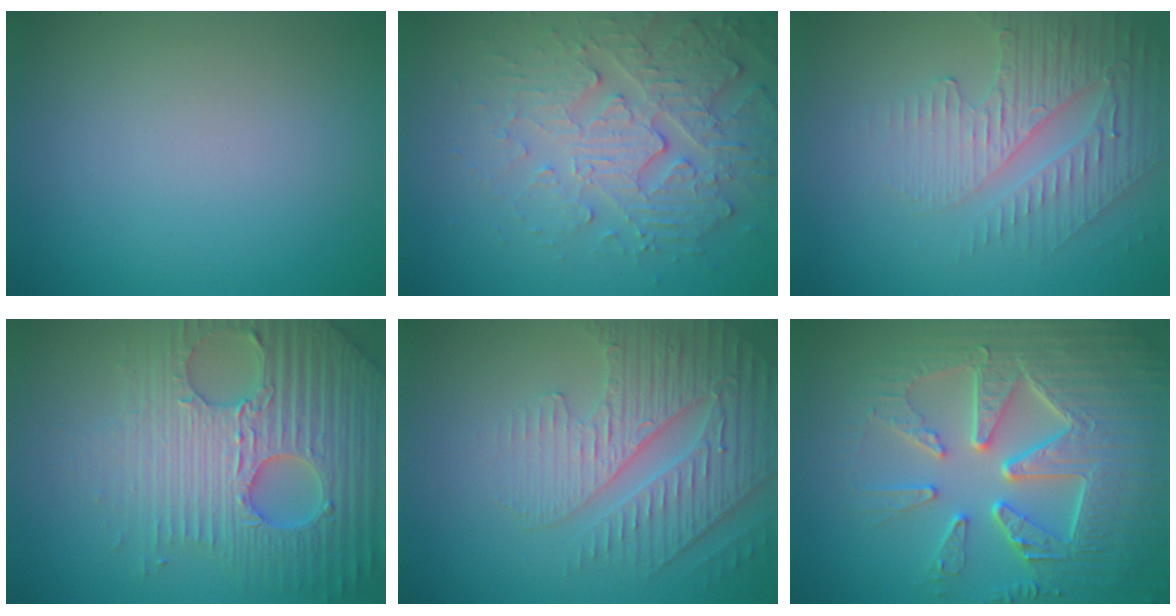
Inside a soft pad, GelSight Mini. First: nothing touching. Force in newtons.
{"total": 4.4, "press": 4.4, "slide": 0.5}
{"total": 3.8, "press": 3.6, "slide": 1.3}
{"total": 7.1, "press": 6.8, "slide": 1.8}
{"total": 4.8, "press": 4.3, "slide": 2.0}
{"total": 9.2, "press": 6.6, "slide": 6.3}